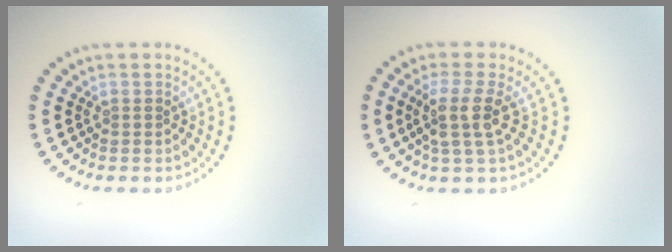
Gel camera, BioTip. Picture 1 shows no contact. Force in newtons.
{"total": 3.1, "press": 2.4, "slide": 2.0}